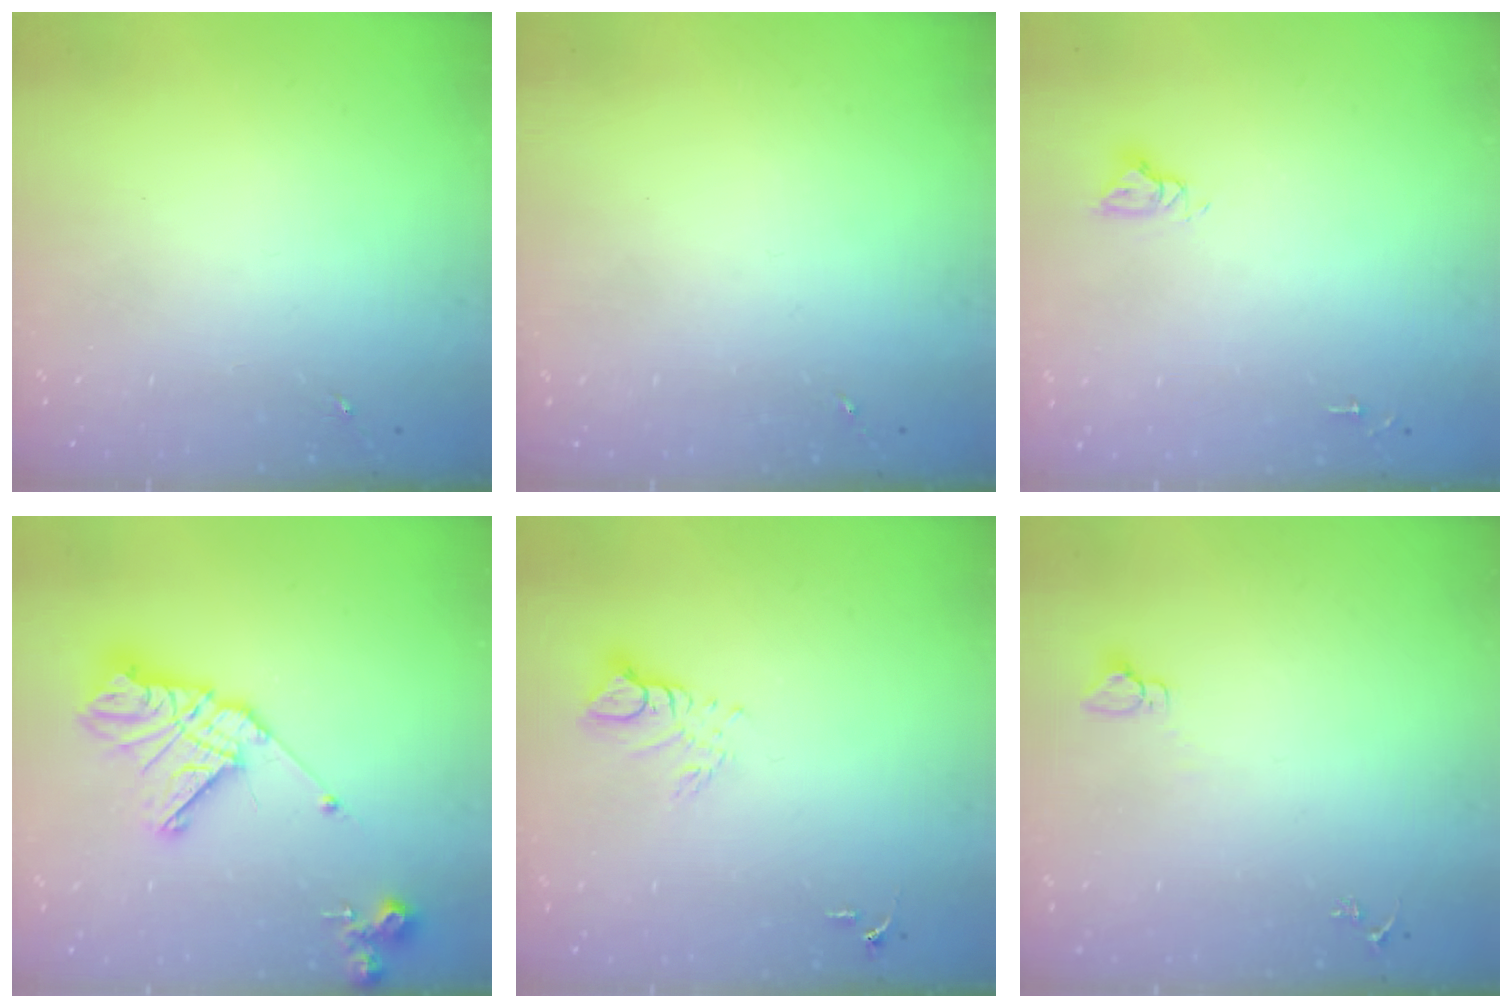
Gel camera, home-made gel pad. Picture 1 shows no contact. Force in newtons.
{"total": 0.0}
{"total": 4.8, "press": 4.7, "slide": 0.4}
{"total": 17.8, "press": 17.7, "slide": 2.1}
{"total": 7.2, "press": 7.1, "slide": 0.7}
{"total": 2.9, "press": 2.9, "slide": 0.1}